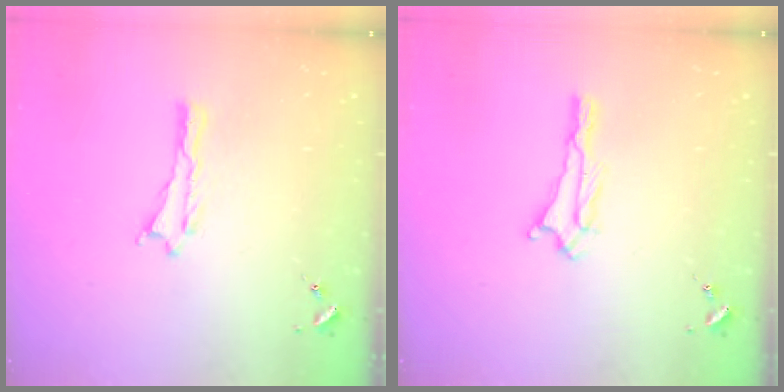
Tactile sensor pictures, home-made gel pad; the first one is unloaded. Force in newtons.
{"total": 1.0, "press": 1.0, "slide": 0.1}